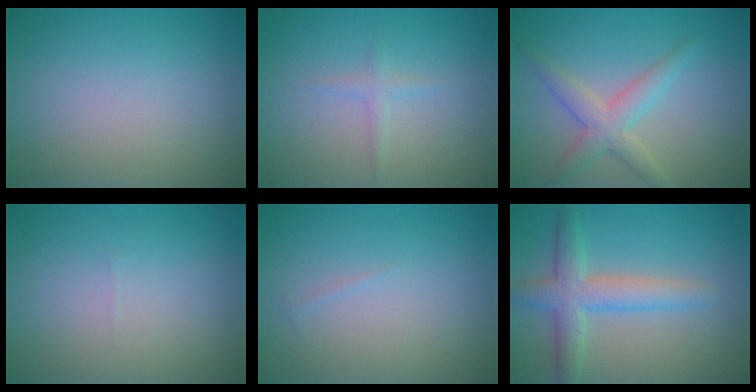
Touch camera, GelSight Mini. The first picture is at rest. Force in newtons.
{"total": 1.1, "press": 1.1, "slide": 0.0}
{"total": 3.4, "press": 3.4, "slide": 0.1}
{"total": 0.0}
{"total": 0.8, "press": 0.8, "slide": 0.2}
{"total": 4.3, "press": 4.3, "slide": 0.2}